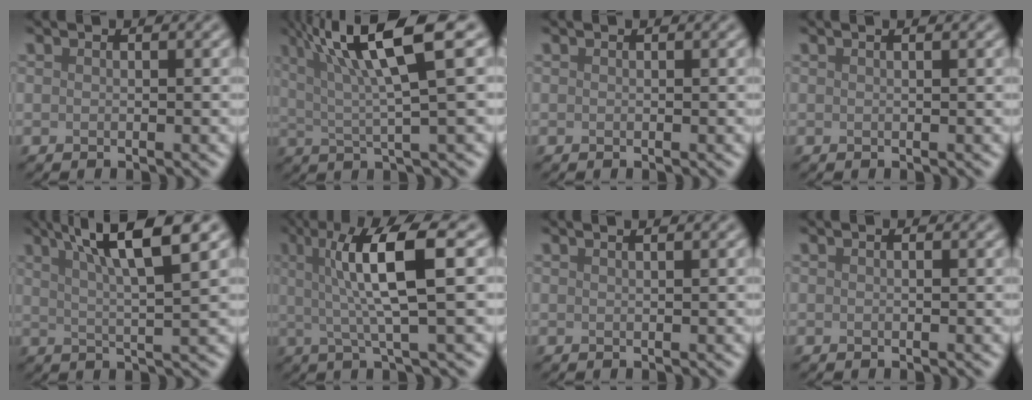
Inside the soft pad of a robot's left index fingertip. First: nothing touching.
{"total": 9.3, "force": [4.0, 1.5, 8.2], "torque": [-0.120, 0.021, 0.064]}
{"total": 0.0}
{"total": 1.0, "force": [0.5, 0.4, 0.7], "torque": [-0.006, 0.002, -0.002]}
{"total": 7.5, "force": [3.7, 1.3, 6.3], "torque": [-0.085, 0.013, 0.057]}
{"total": 7.5, "force": [1.6, 1.3, 7.2], "torque": [-0.118, 0.009, 0.024]}
{"total": 1.8, "force": [1.1, 0.8, 1.2], "torque": [0.000, -0.001, -0.007]}
{"total": 0.0}